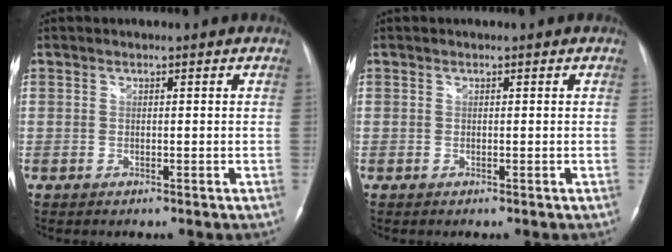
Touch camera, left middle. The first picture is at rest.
{"total": 0.0}